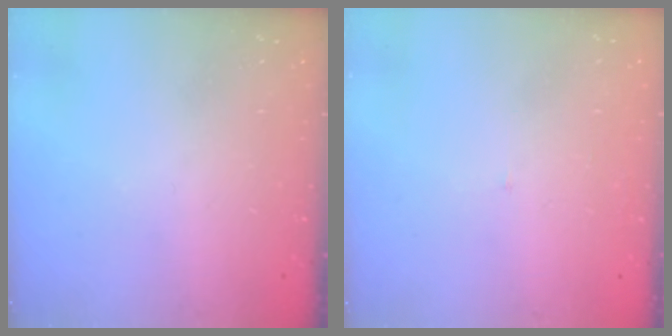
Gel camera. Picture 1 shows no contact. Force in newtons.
{"total": 2.0, "press": 2.0, "slide": 0.1}